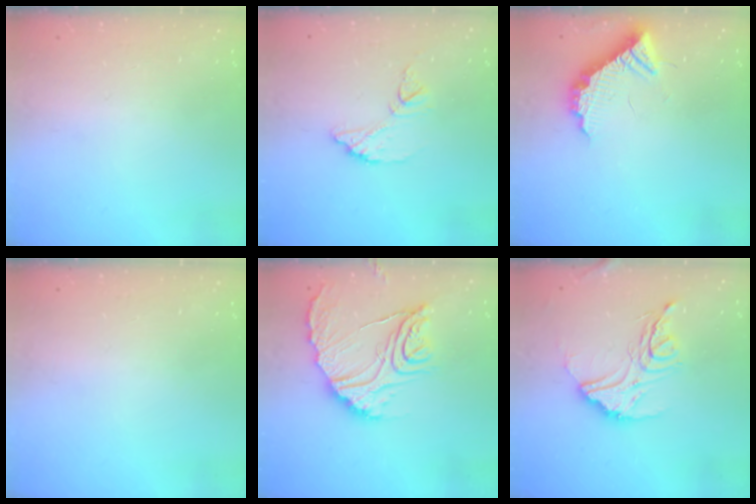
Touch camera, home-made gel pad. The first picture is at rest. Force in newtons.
{"total": 7.7, "press": 7.7, "slide": 0.2}
{"total": 12.0, "press": 12.0, "slide": 0.7}
{"total": 0.0}
{"total": 17.5, "press": 17.5, "slide": 1.1}
{"total": 15.6, "press": 15.5, "slide": 1.6}